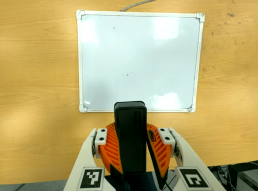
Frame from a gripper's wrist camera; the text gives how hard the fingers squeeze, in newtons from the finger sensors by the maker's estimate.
{"total": 11.1, "left": 10.7, "right": 11.6}